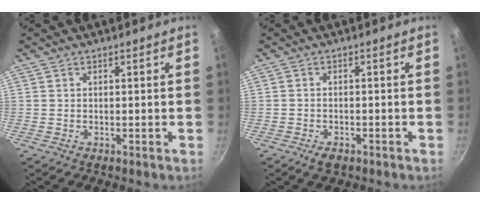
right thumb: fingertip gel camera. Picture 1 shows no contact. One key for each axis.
{"total": 2.9, "fx": -1.8, "fy": 1.5, "fz": 1.7, "tx": -0.033, "ty": 0.011, "tz": -0.029}